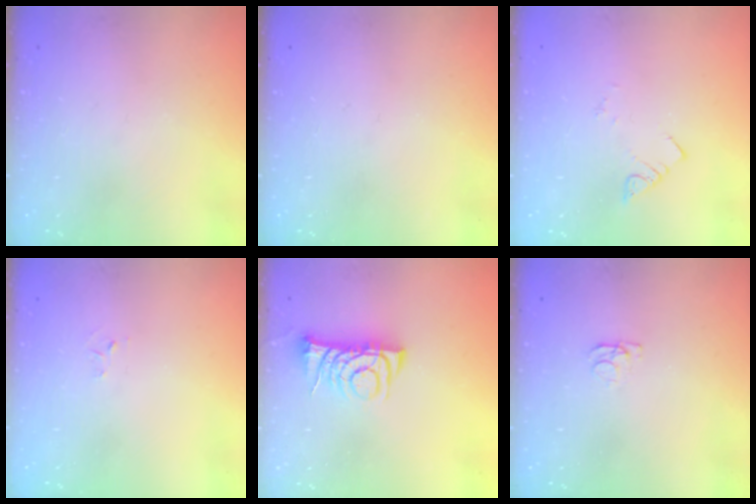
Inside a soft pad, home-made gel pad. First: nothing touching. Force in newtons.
{"total": 0.0}
{"total": 1.9, "press": 1.9, "slide": 0.1}
{"total": 2.6, "press": 2.6, "slide": 0.4}
{"total": 7.6, "press": 7.5, "slide": 0.9}
{"total": 1.2, "press": 1.1, "slide": 0.3}